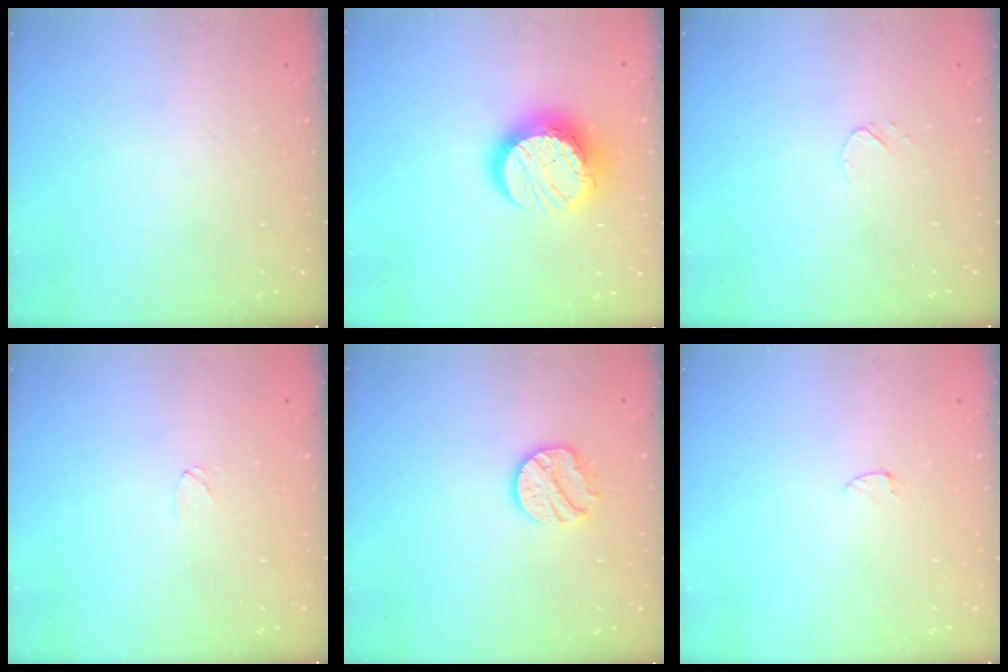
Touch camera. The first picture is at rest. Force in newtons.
{"total": 14.8, "press": 14.8, "slide": 1.5}
{"total": 3.7, "press": 3.7, "slide": 0.5}
{"total": 3.6, "press": 3.6, "slide": 0.3}
{"total": 11.1, "press": 11.1, "slide": 0.9}
{"total": 2.5, "press": 2.5, "slide": 0.2}